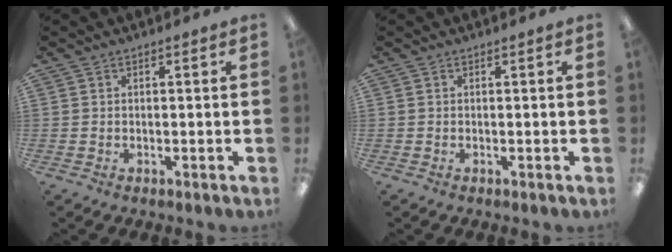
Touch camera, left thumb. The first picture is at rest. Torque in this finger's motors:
{"motor_torque": [0.00, 0.00, 0.01, -0.01, 0.00]}